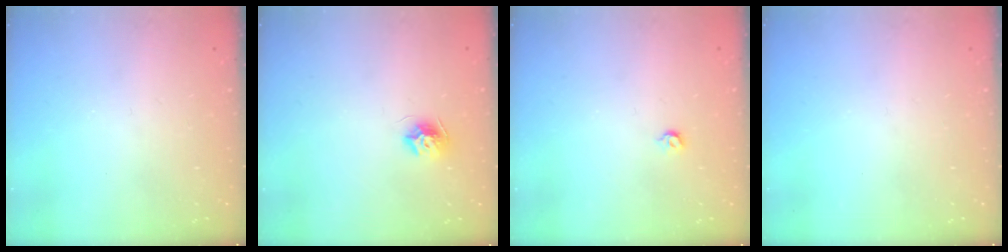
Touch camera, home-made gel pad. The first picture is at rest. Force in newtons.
{"total": 7.8, "press": 7.8, "slide": 0.2}
{"total": 3.6, "press": 3.6, "slide": 0.8}
{"total": 0.0}